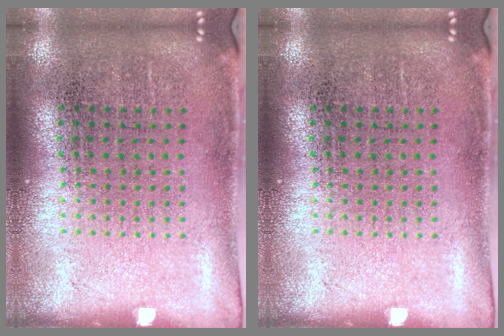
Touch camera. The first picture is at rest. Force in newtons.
{"total": 0.0}